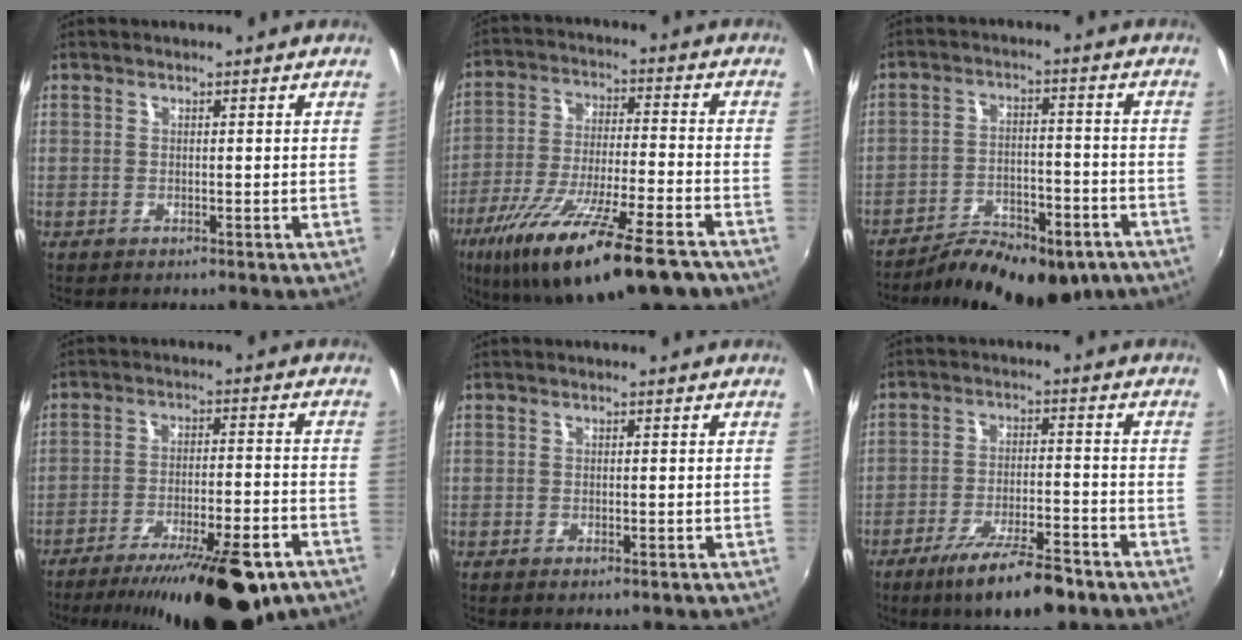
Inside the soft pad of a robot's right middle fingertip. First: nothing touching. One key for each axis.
{"total": 23.4, "fx": -15.6, "fy": 4.5, "fz": 16.8, "tx": -0.302, "ty": -0.056, "tz": -0.253}
{"total": 17.1, "fx": -12.5, "fy": 6.9, "fz": 9.4, "tx": -0.166, "ty": -0.013, "tz": -0.169}
{"total": 21.7, "fx": -15.8, "fy": 6.2, "fz": 13.6, "tx": -0.221, "ty": -0.028, "tz": -0.223}
{"total": 1.2, "fx": -0.8, "fy": 0.4, "fz": 0.8, "tx": -0.014, "ty": -0.002, "tz": -0.011}
{"total": 12.1, "fx": -8.6, "fy": 2.7, "fz": 8.0, "tx": -0.155, "ty": -0.018, "tz": -0.140}